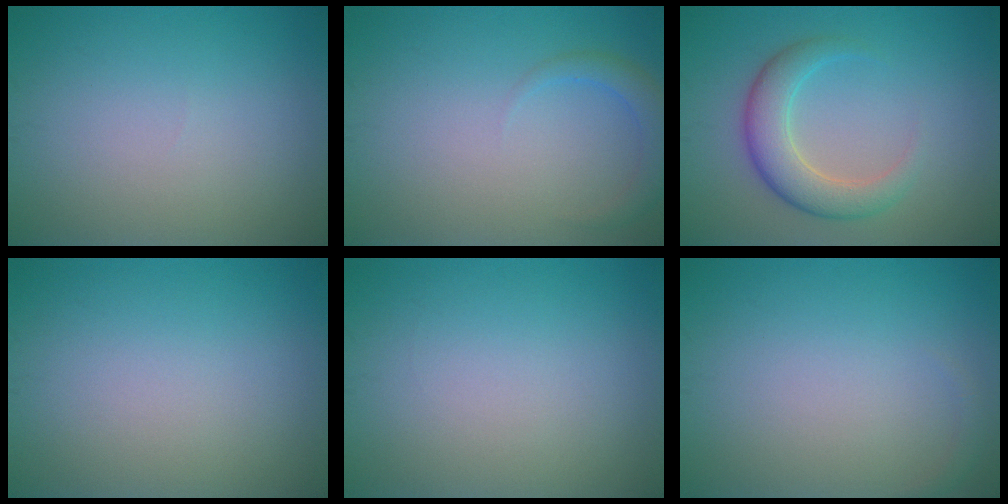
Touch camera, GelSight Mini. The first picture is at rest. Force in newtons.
{"total": 2.1, "press": 2.1, "slide": 0.2}
{"total": 4.6, "press": 4.6, "slide": 0.2}
{"total": 0.0}
{"total": 0.0}
{"total": 0.6, "press": 0.6, "slide": 0.1}